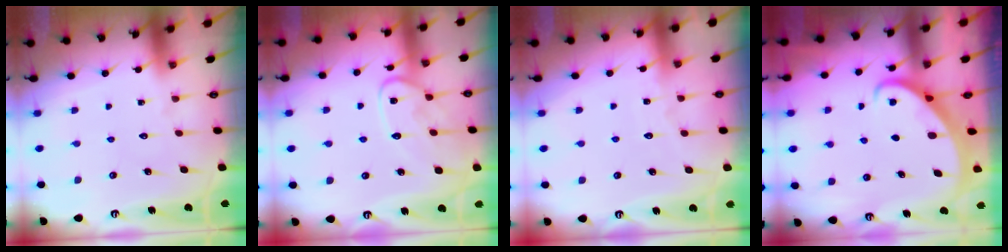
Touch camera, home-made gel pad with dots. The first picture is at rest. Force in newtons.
{"total": 11.6, "press": 11.6, "slide": 0.7}
{"total": 2.1, "press": 2.1, "slide": 0.3}
{"total": 2.2, "press": 2.2, "slide": 0.3}